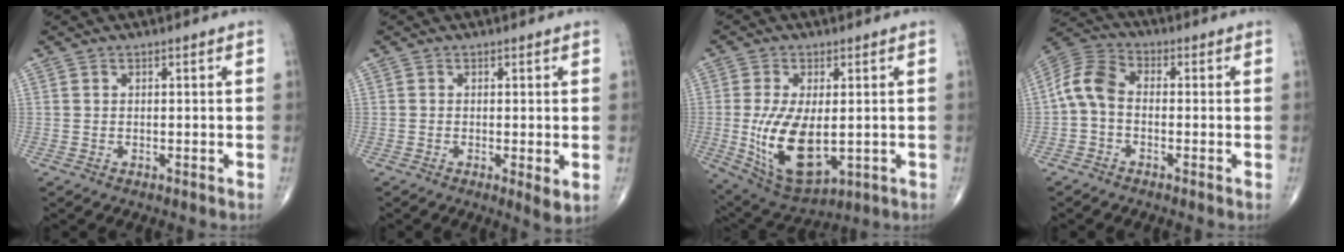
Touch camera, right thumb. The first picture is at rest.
{"total": 3.0, "force": [-0.4, 0.7, 2.9], "torque": [-0.051, -0.013, -0.011]}
{"total": 14.2, "force": [-1.4, 7.0, 12.2], "torque": [-0.223, -0.020, -0.003]}
{"total": 7.4, "force": [-1.1, 4.9, 5.5], "torque": [-0.107, 0.025, -0.037]}